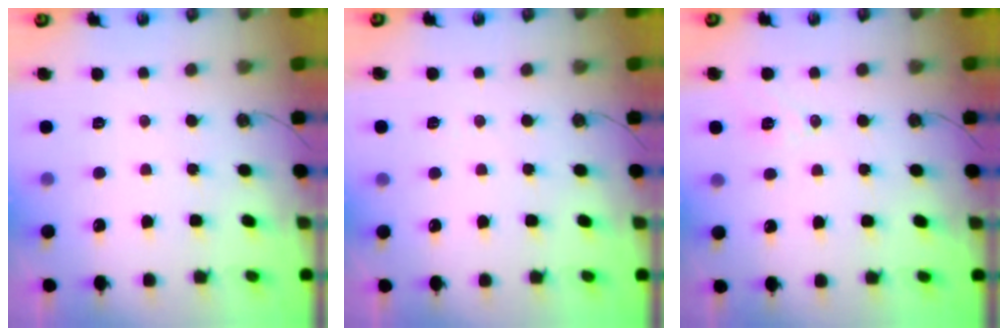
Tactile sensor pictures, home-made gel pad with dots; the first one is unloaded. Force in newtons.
{"total": 2.2, "press": 1.9, "slide": 1.1}
{"total": 7.2, "press": 6.2, "slide": 3.8}